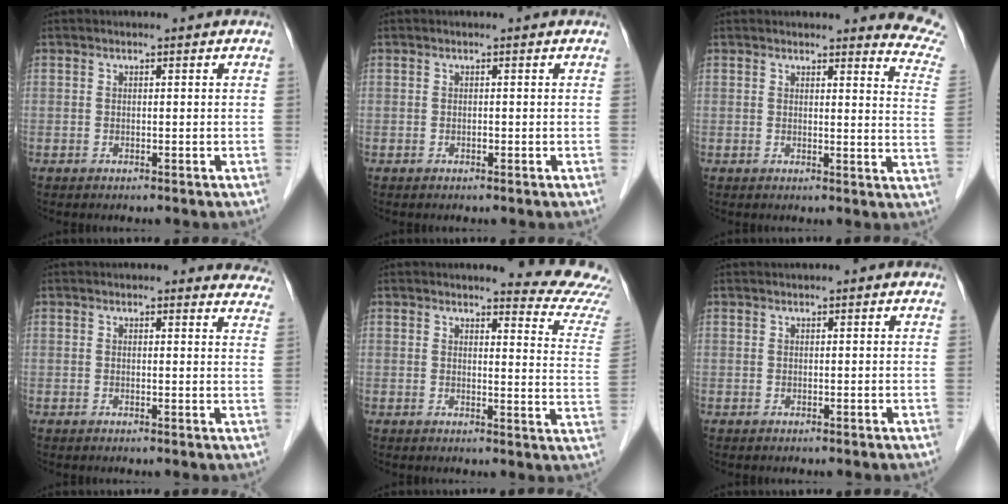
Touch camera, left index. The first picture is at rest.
{"total": 0.0}
{"total": 8.9, "force": [8.9, -0.1, 0.8], "torque": [0.010, -0.088, 0.062]}
{"total": 7.3, "force": [7.1, 1.6, 0.9], "torque": [0.028, -0.019, 0.040]}
{"total": 10.9, "force": [10.8, -0.6, 1.5], "torque": [-0.006, -0.097, 0.096]}
{"total": 0.9, "force": [0.7, 0.0, 0.6], "torque": [-0.011, 0.011, 0.013]}